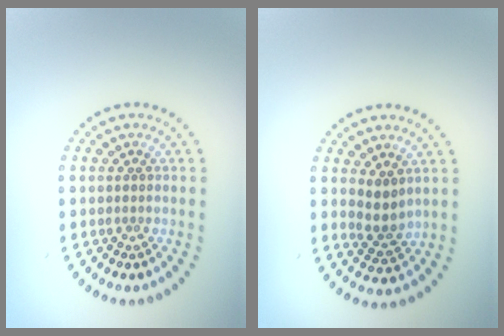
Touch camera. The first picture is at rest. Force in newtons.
{"total": 2.3, "press": 1.8, "slide": 1.3}